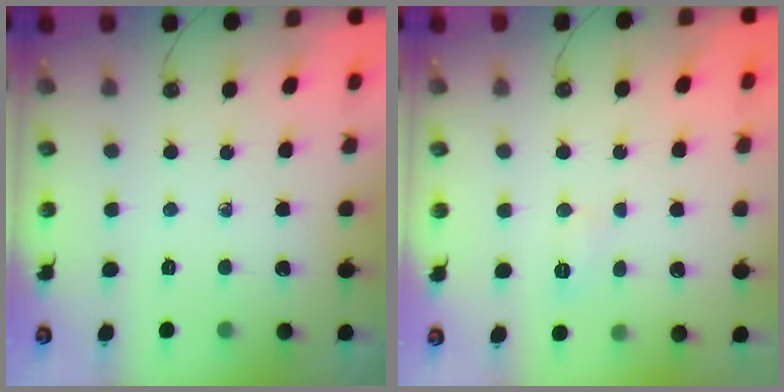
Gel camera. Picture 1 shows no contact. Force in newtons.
{"total": 5.8, "press": 5.8, "slide": 0.6}